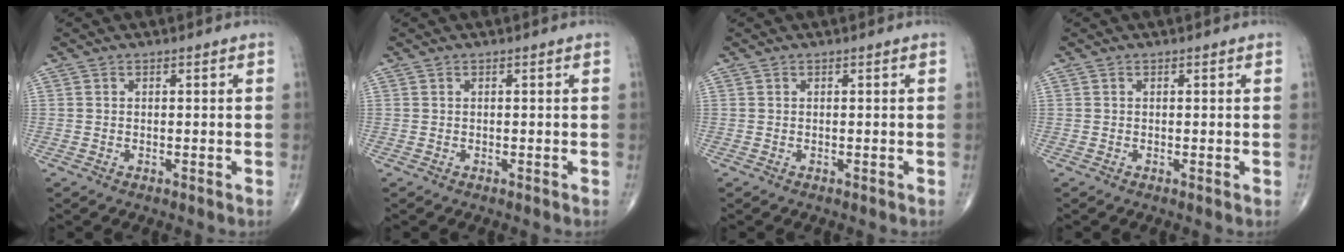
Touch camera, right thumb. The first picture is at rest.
{"total": 0.0}
{"total": 0.0}
{"total": 0.0}